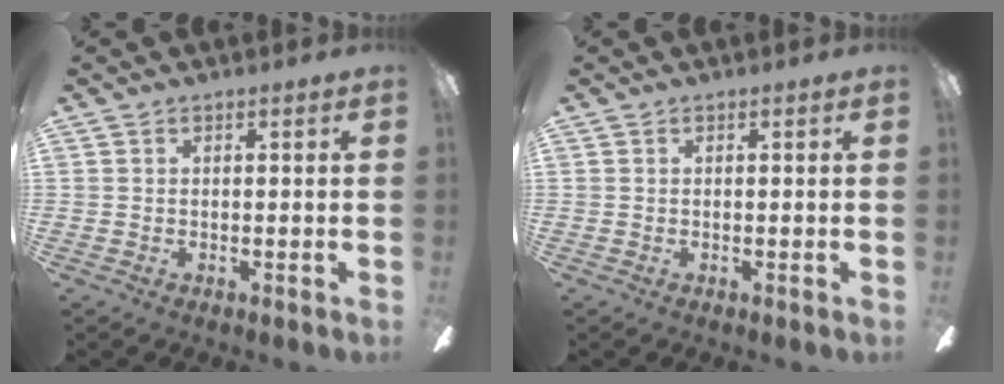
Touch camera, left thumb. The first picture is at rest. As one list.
[{"total": 0.0}]